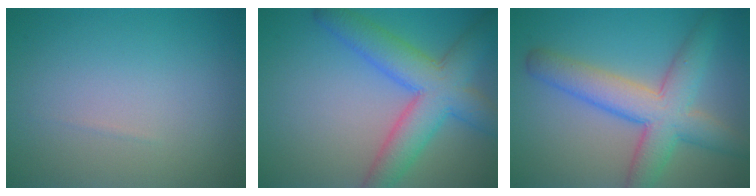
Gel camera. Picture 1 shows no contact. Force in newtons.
{"total": 7.4, "press": 7.4, "slide": 0.2}
{"total": 6.9, "press": 6.9, "slide": 0.2}